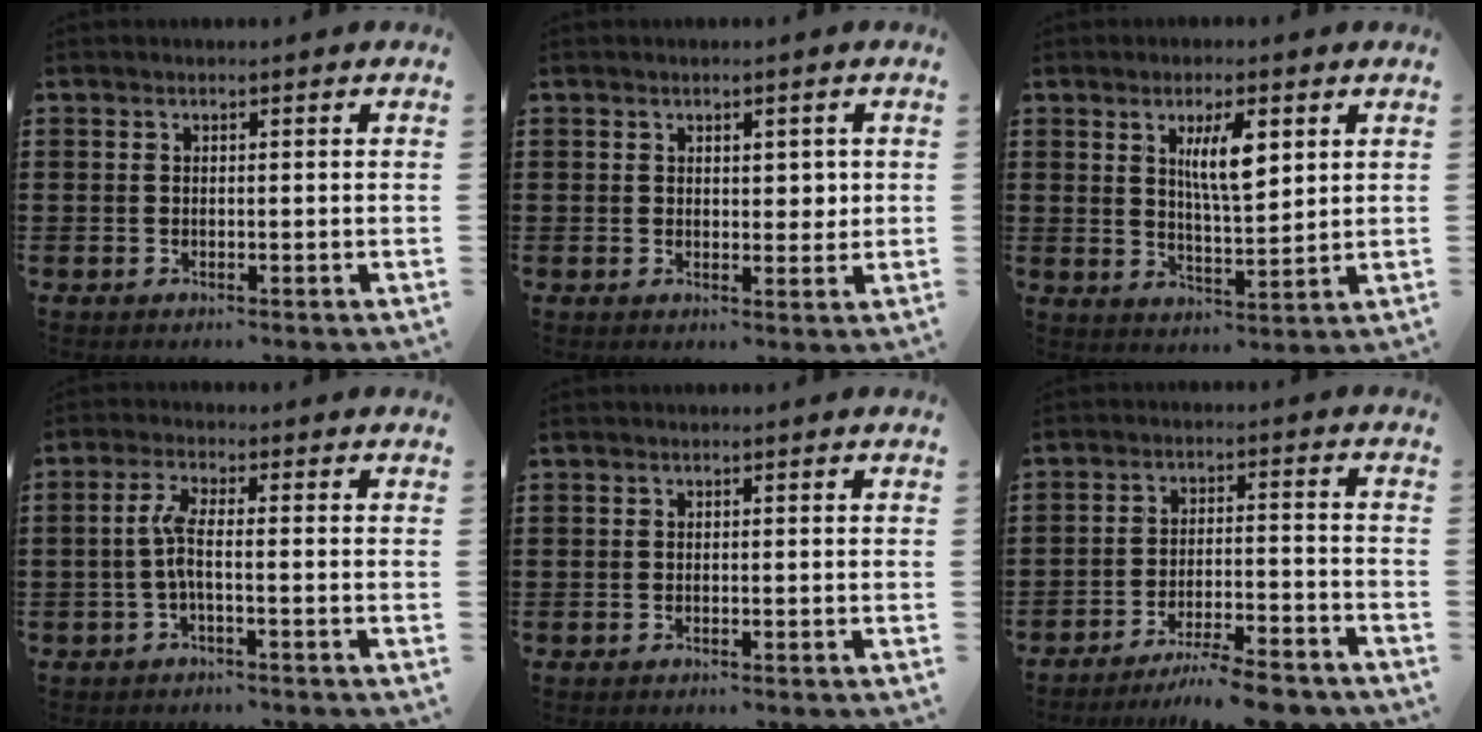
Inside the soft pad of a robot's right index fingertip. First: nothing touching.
{"total": 2.4, "force": [0.8, 1.4, 1.8], "torque": [-0.020, 0.001, 0.010]}
{"total": 6.8, "force": [2.5, 2.0, 5.9], "torque": [-0.115, 0.003, 0.040]}
{"total": 3.9, "force": [-0.9, 0.8, 3.7], "torque": [-0.092, -0.004, -0.027]}
{"total": 0.0}
{"total": 6.8, "force": [-6.1, 0.2, 3.0], "torque": [-0.052, 0.000, -0.116]}